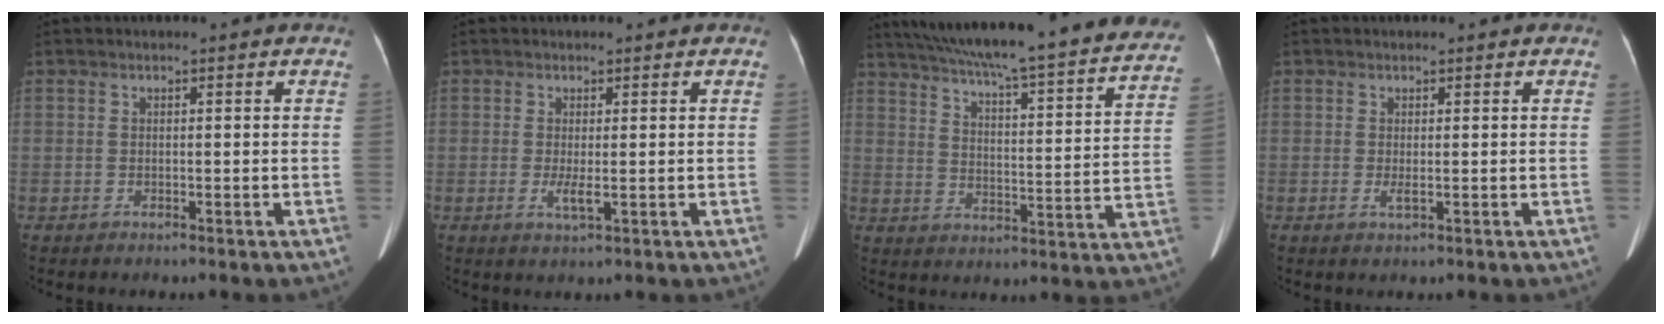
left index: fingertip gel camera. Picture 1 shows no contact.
{"total": 2.0, "force": [-0.4, 0.3, 2.0], "torque": [-0.045, -0.009, -0.003]}
{"total": 32.9, "force": [29.2, 3.0, 14.8], "torque": [-0.240, -0.064, 0.363]}
{"total": 0.9, "force": [-0.2, 0.2, 0.9], "torque": [-0.025, -0.006, -0.002]}